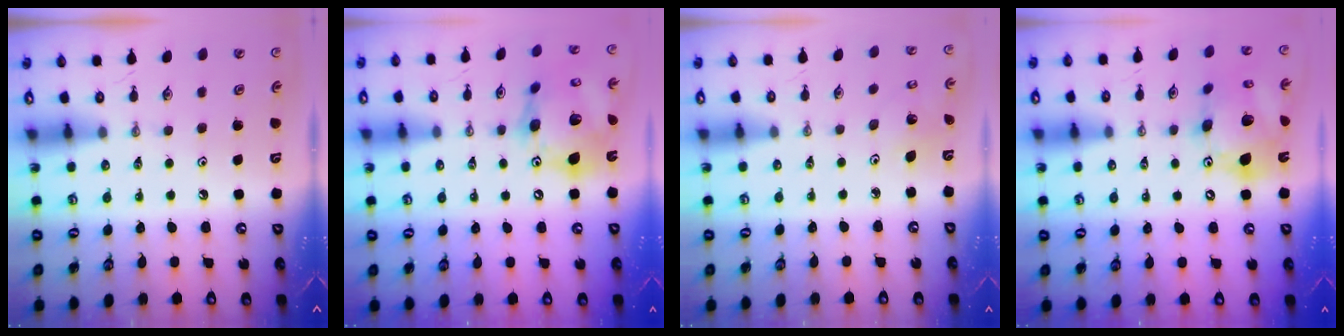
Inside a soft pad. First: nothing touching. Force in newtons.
{"total": 19.7, "press": 19.6, "slide": 2.3}
{"total": 2.2, "press": 2.2, "slide": 0.2}
{"total": 16.9, "press": 16.7, "slide": 2.6}